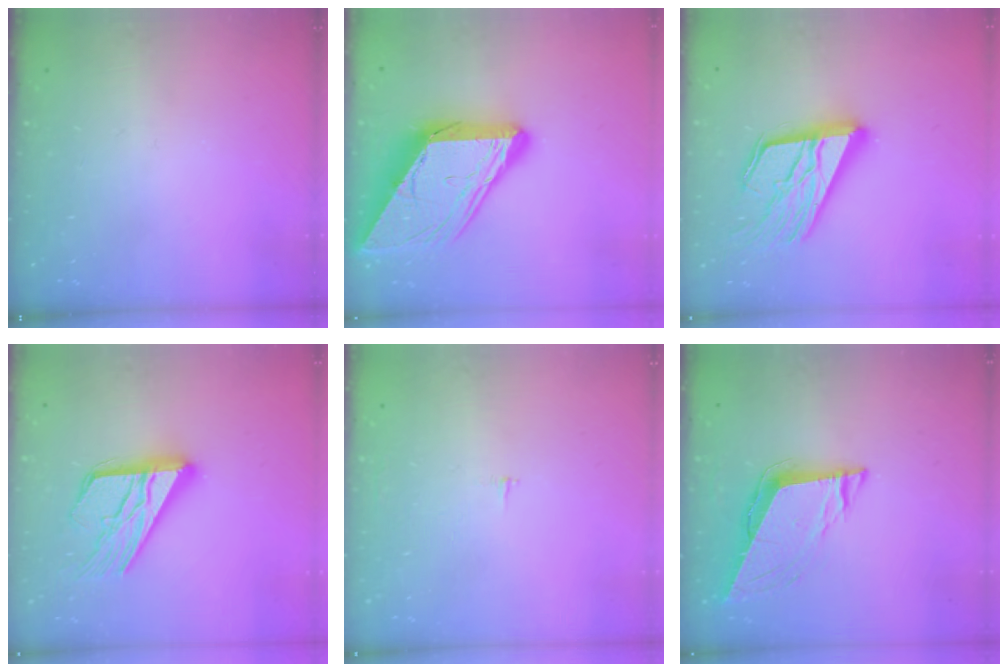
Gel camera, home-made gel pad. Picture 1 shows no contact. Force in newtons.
{"total": 17.5, "press": 17.4, "slide": 1.7}
{"total": 20.9, "press": 20.8, "slide": 2.2}
{"total": 20.0, "press": 20.0, "slide": 1.8}
{"total": 2.1, "press": 2.1, "slide": 0.2}
{"total": 8.6, "press": 8.4, "slide": 1.9}